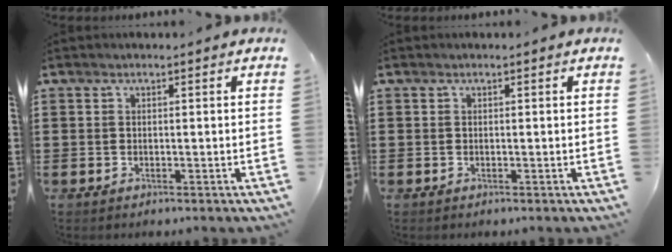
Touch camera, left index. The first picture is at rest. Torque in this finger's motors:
{"motor_torque": [0.00, 0.00, -0.02, 0.01]}